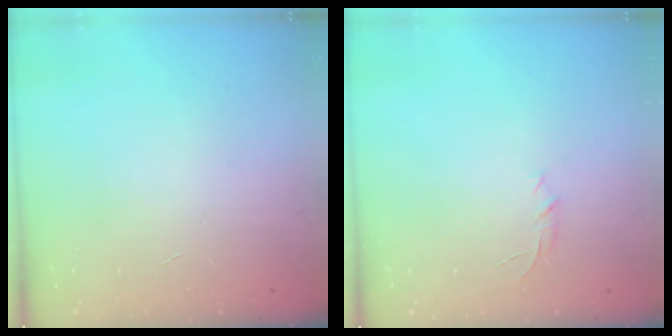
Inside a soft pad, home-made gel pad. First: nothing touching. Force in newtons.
{"total": 4.7, "press": 4.6, "slide": 1.3}